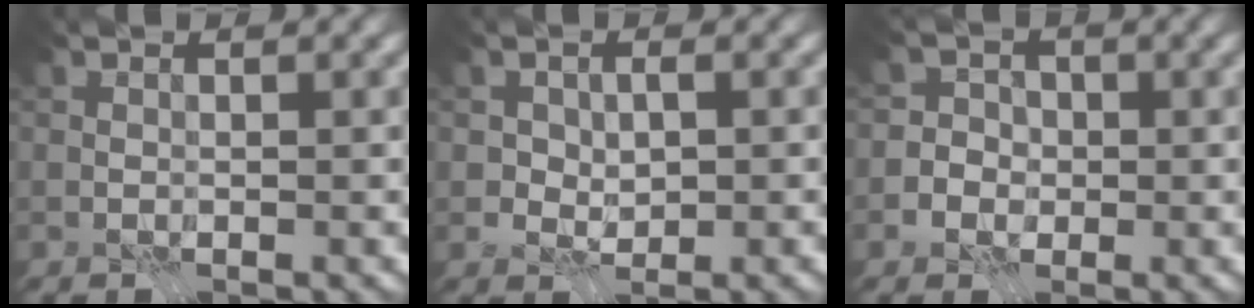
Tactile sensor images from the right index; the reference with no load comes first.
{"total": 1.7, "force": [-0.2, 1.3, 1.2], "torque": [-0.019, -0.004, -0.005]}
{"total": 3.5, "force": [-0.8, 3.3, 0.8], "torque": [0.018, 0.020, -0.038]}